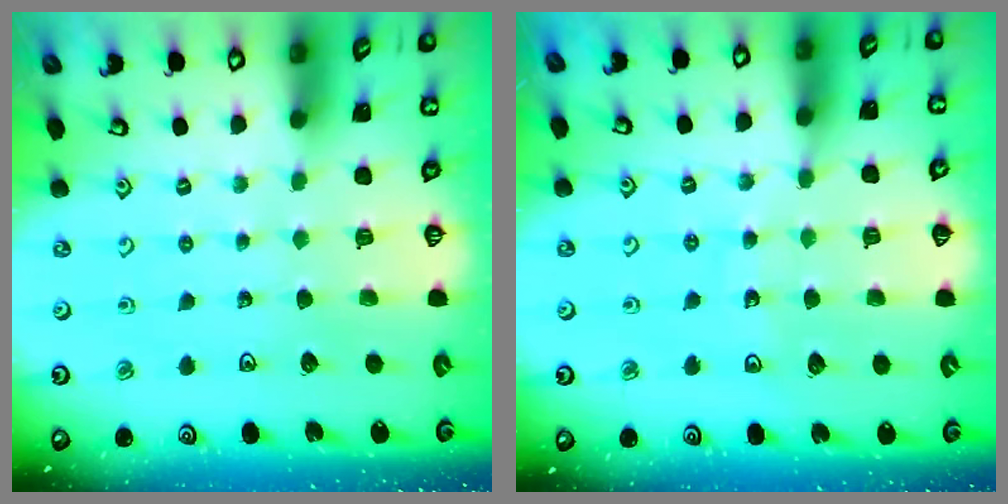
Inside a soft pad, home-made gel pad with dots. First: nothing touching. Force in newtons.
{"total": 8.6, "press": 7.9, "slide": 3.2}